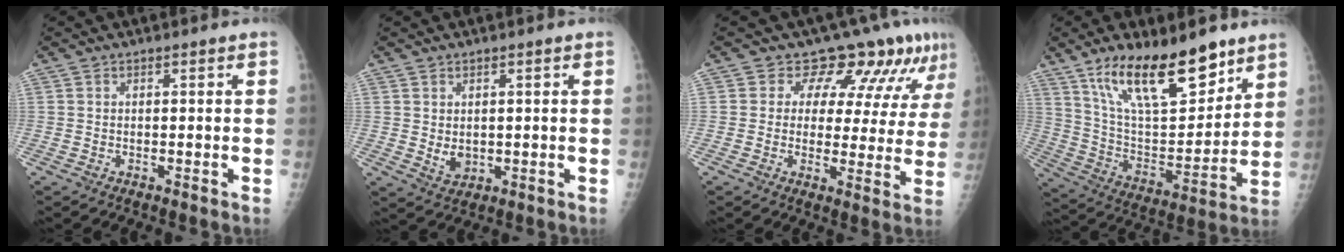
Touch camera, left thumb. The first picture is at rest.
{"total": 3.4, "force": [0.3, 2.3, 2.4], "torque": [-0.029, -0.009, 0.016]}
{"total": 10.5, "force": [8.1, 5.0, 4.4], "torque": [-0.029, -0.047, 0.086]}
{"total": 21.7, "force": [14.3, 7.9, 14.3], "torque": [-0.203, -0.072, 0.258]}